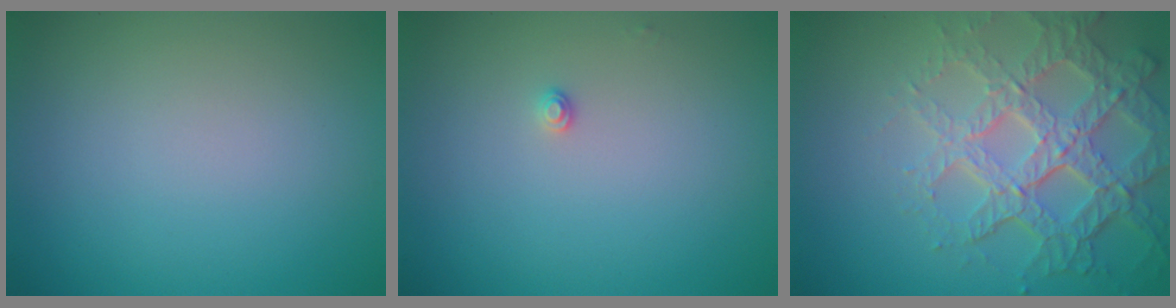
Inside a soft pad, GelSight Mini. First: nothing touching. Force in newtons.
{"total": 0.8, "press": 0.8, "slide": 0.0}
{"total": 7.4, "press": 5.2, "slide": 5.2}